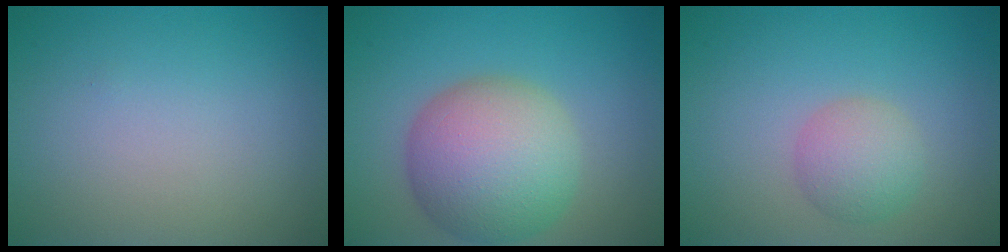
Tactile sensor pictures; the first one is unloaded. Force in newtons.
{"total": 9.0, "press": 9.0, "slide": 0.3}
{"total": 2.9, "press": 2.9, "slide": 0.1}